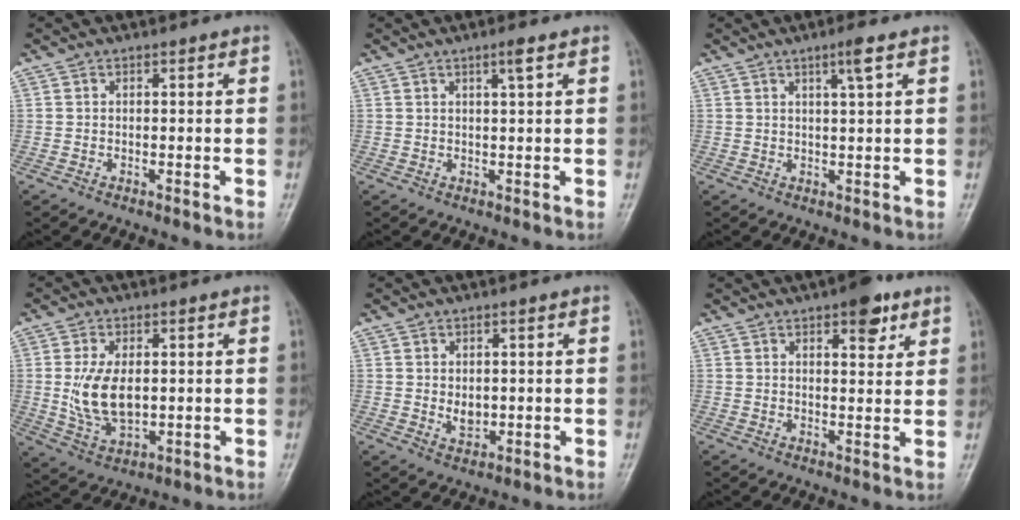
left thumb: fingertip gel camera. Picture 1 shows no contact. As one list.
[{"total": 2.1, "force": [1.2, 0.0, 1.8], "torque": [-0.033, -0.005, 0.022]}, {"total": 3.3, "force": [1.7, -0.1, 2.8], "torque": [-0.052, -0.006, 0.032]}, {"total": 9.5, "force": [0.6, 5.3, 7.8], "torque": [-0.144, -0.012, 0.023]}, {"total": 3.0, "force": [0.3, 2.1, 2.2], "torque": [-0.028, -0.008, 0.012]}, {"total": 6.3, "force": [3.7, 2.6, 4.4], "torque": [-0.040, -0.016, 0.045]}]